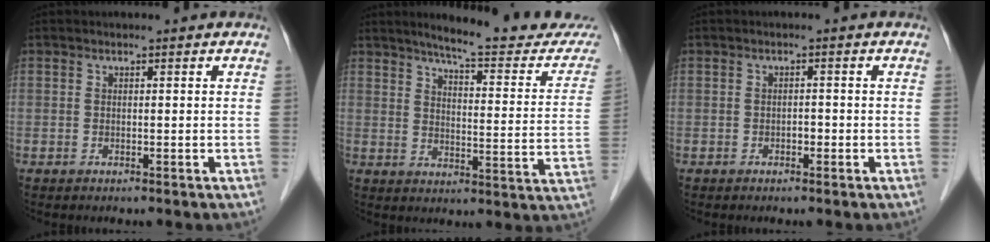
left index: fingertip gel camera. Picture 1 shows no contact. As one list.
[{"total": 18.1, "force": [16.3, 1.7, 7.6], "torque": [-0.089, -0.064, 0.190]}, {"total": 1.1, "force": [-0.7, 0.5, 0.7], "torque": [-0.008, 0.000, -0.013]}]